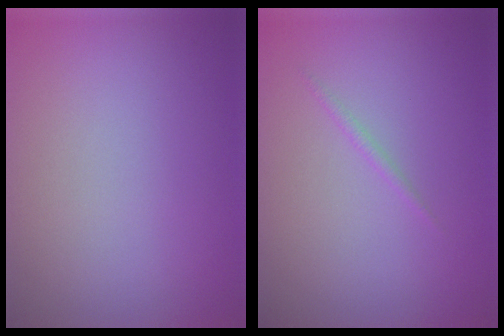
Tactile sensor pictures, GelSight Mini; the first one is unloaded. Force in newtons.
{"total": 0.6, "press": 0.6, "slide": 0.1}